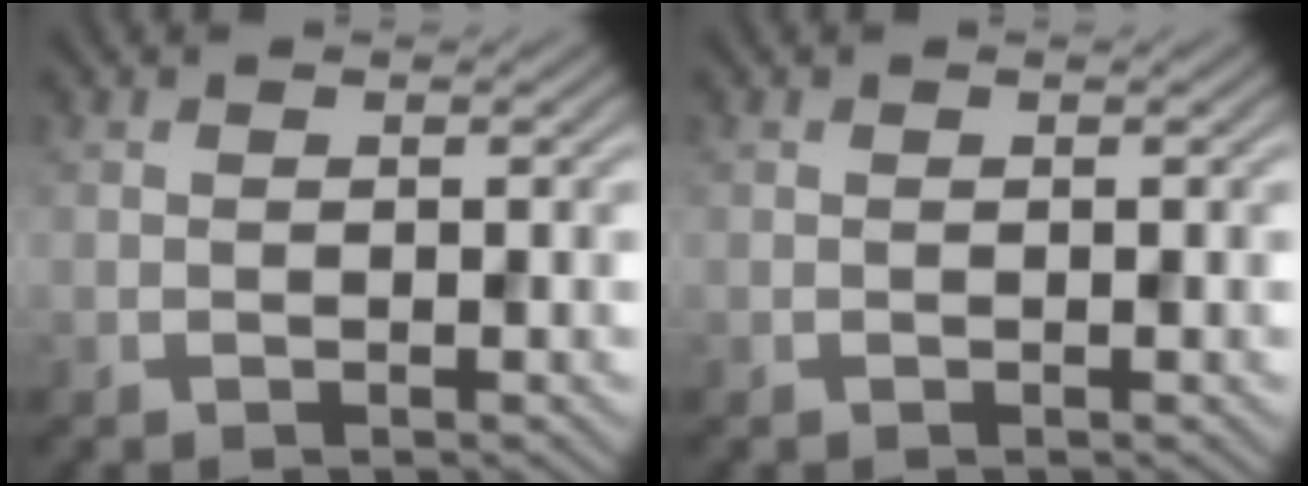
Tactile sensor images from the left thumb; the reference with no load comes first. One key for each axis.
{"total": 0.0}